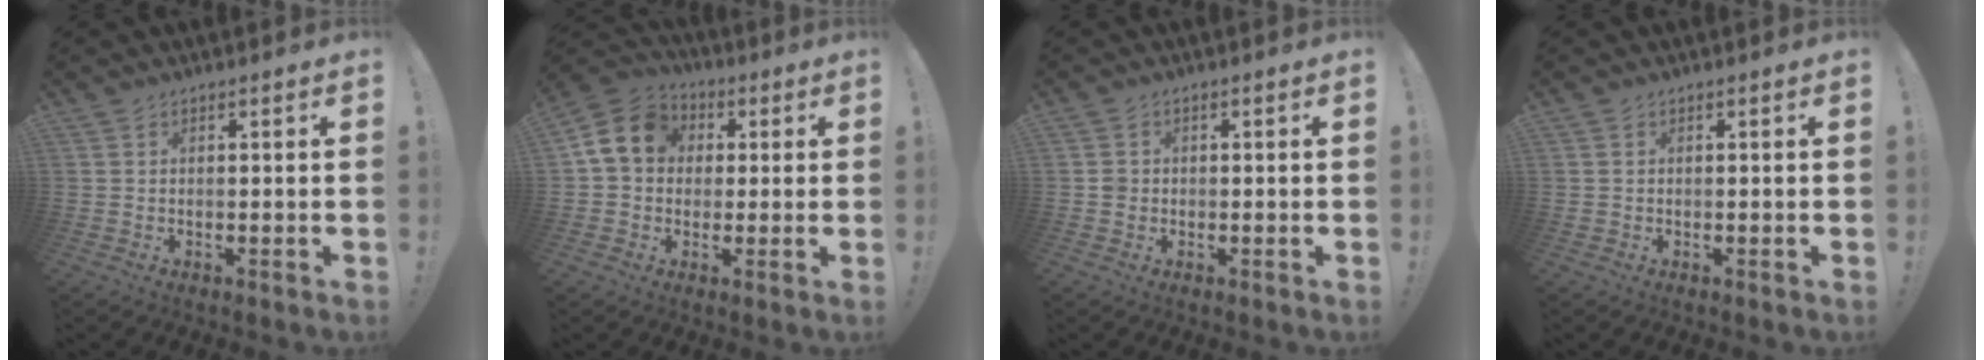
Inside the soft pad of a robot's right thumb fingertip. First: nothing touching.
{"total": 11.5, "force": [2.6, 9.5, 5.9], "torque": [-0.095, 0.006, 0.057]}
{"total": 1.6, "force": [-0.3, 1.5, 0.6], "torque": [-0.005, 0.004, -0.006]}
{"total": 0.6, "force": [-0.2, 0.6, -0.1], "torque": [-0.006, 0.006, -0.002]}